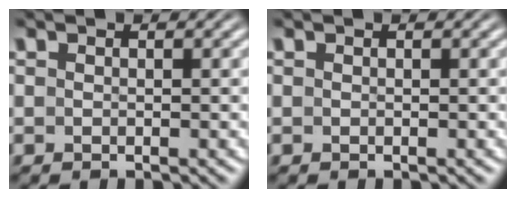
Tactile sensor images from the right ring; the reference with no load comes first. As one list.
[{"total": 0.0}]